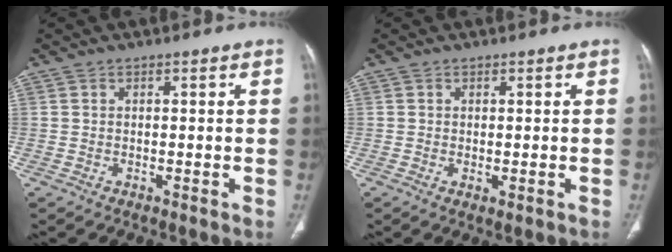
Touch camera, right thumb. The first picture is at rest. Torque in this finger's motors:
{"motor_torque": [0.06, -0.05, -0.28, 0.08, -0.01]}